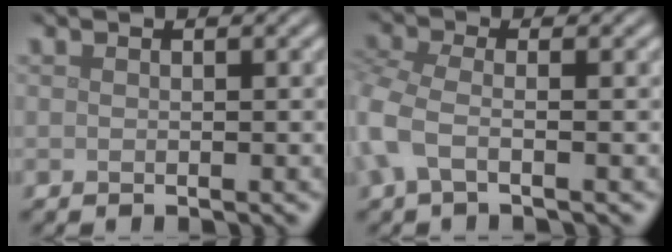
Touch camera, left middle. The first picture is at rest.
{"total": 3.1, "force": [-0.6, 1.4, 2.7], "torque": [-0.072, -0.003, -0.023]}